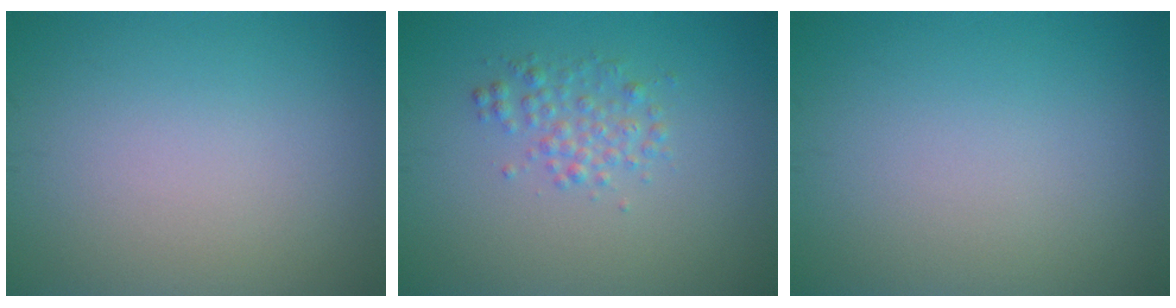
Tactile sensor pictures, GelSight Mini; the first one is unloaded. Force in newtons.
{"total": 2.0, "press": 2.0, "slide": 0.1}
{"total": 0.0}